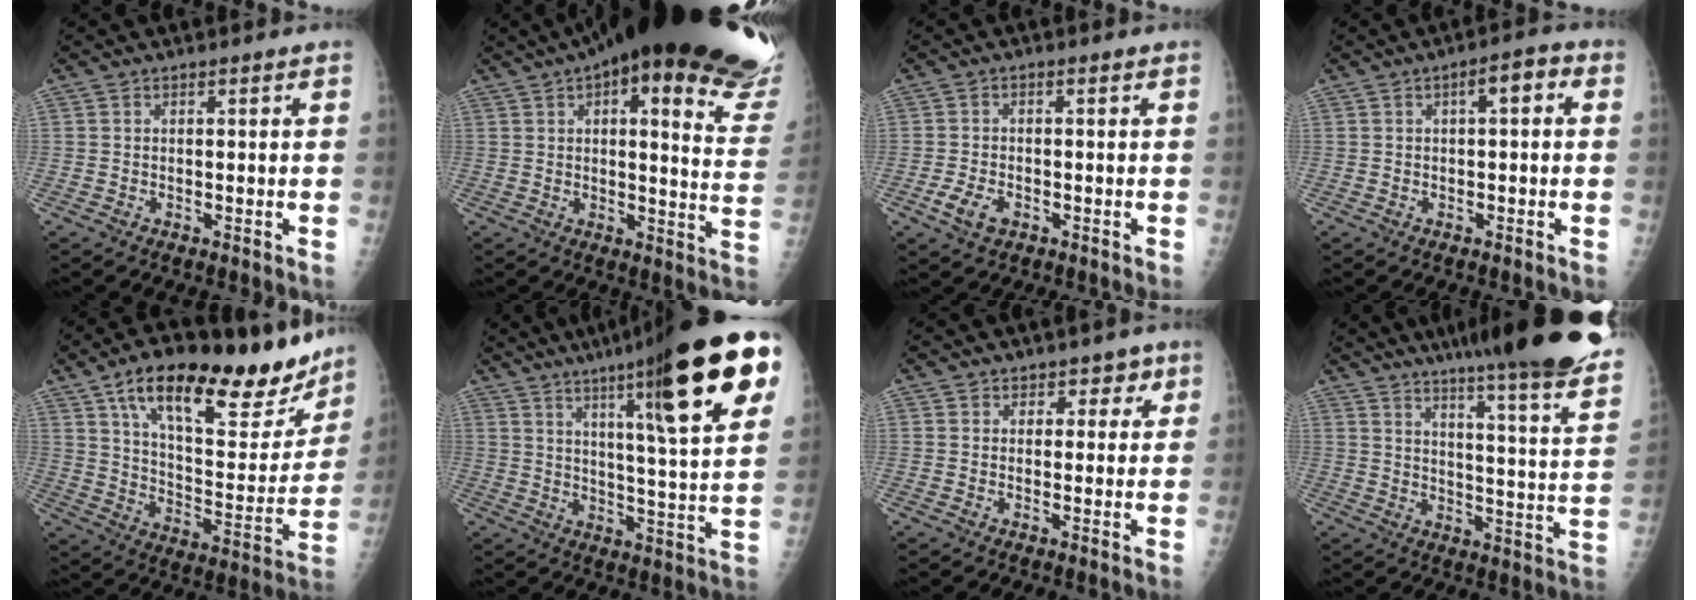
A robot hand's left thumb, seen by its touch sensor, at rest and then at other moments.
{"total": 31.4, "force": [20.0, 8.7, 22.6], "torque": [-0.225, -0.044, 0.245]}
{"total": 4.2, "force": [-2.0, 2.7, 2.5], "torque": [-0.043, 0.004, -0.036]}
{"total": 3.1, "force": [0.3, 1.6, 2.7], "torque": [-0.024, 0.017, -0.004]}
{"total": 28.5, "force": [18.6, 10.3, 19.0], "torque": [-0.239, -0.045, 0.288]}
{"total": 26.3, "force": [13.0, 3.8, 22.5], "torque": [-0.311, -0.032, 0.190]}
{"total": 3.6, "force": [2.0, 2.9, 0.7], "torque": [0.039, -0.007, 0.020]}
{"total": 26.9, "force": [20.9, 2.5, 16.8], "torque": [-0.224, -0.109, 0.272]}